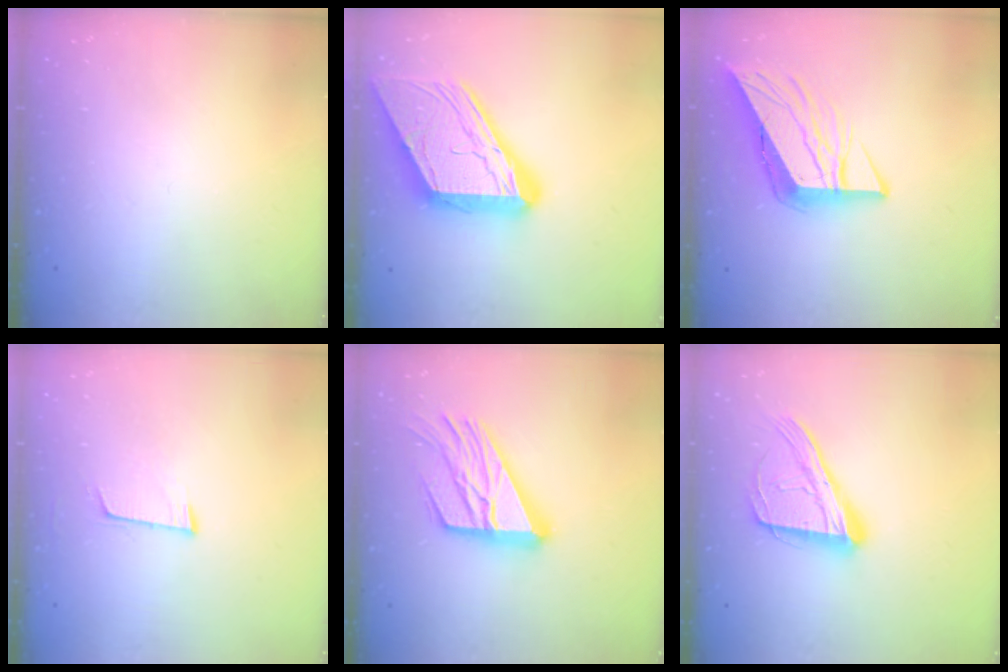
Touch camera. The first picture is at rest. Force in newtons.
{"total": 23.0, "press": 22.9, "slide": 2.4}
{"total": 11.7, "press": 11.6, "slide": 1.4}
{"total": 5.8, "press": 5.5, "slide": 1.9}
{"total": 20.1, "press": 20.0, "slide": 2.1}
{"total": 17.8, "press": 17.7, "slide": 2.4}